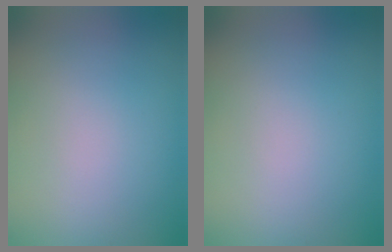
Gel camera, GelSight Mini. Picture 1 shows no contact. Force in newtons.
{"total": 0.0}